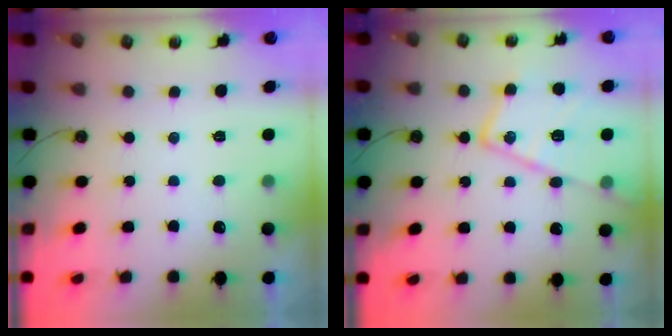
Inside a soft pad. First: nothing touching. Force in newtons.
{"total": 19.9, "press": 19.8, "slide": 1.6}